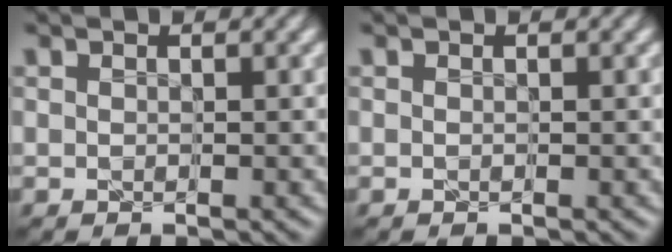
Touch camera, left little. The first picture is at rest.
{"total": 0.0}